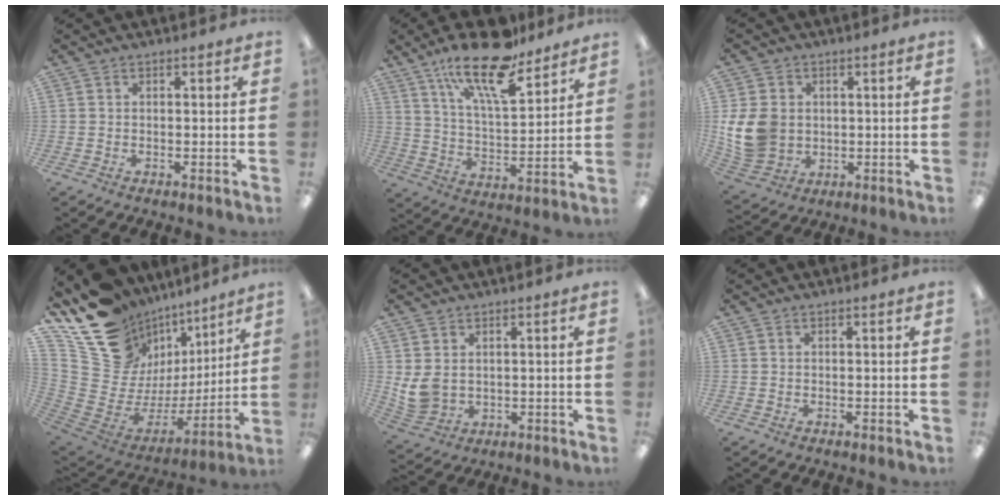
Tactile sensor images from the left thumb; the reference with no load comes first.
{"total": 19.8, "force": [14.2, 6.9, 12.0], "torque": [-0.197, -0.085, 0.240]}
{"total": 12.1, "force": [0.9, 10.3, 6.4], "torque": [-0.154, 0.008, 0.021]}
{"total": 17.2, "force": [12.1, 11.6, 3.7], "torque": [-0.070, -0.112, 0.250]}
{"total": 6.4, "force": [1.7, 5.3, 3.1], "torque": [-0.076, -0.006, 0.035]}
{"total": 0.0}